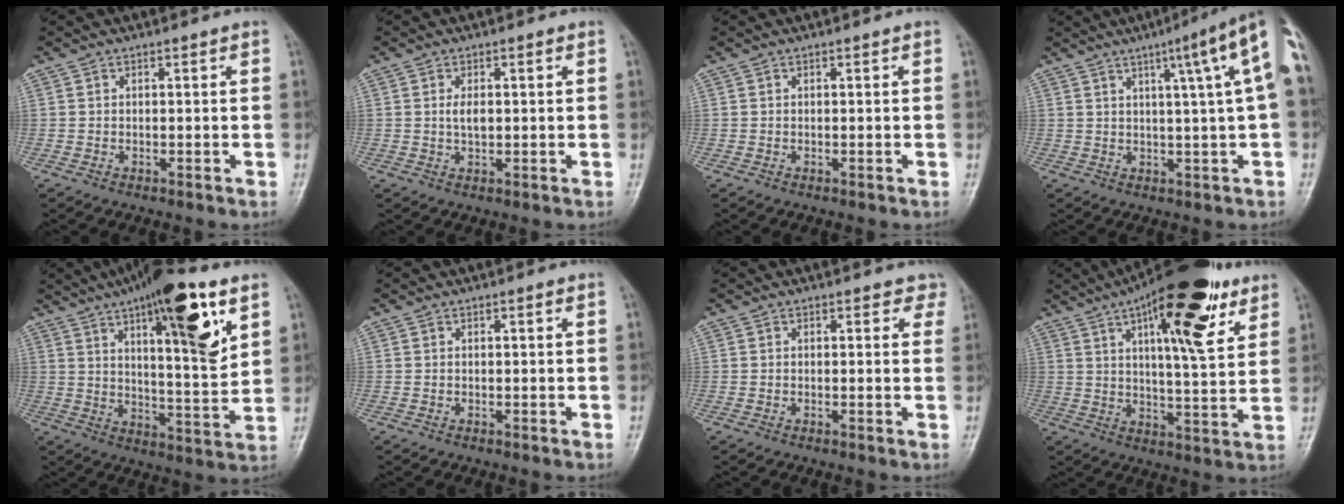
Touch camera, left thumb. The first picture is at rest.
{"total": 2.5, "force": [0.3, 1.3, 2.1], "torque": [-0.033, 0.002, 0.005]}
{"total": 0.0}
{"total": 12.1, "force": [3.9, 0.7, 11.4], "torque": [-0.143, 0.012, 0.043]}
{"total": 19.5, "force": [9.6, 5.1, 16.2], "torque": [-0.214, -0.036, 0.147]}
{"total": 0.0}
{"total": 2.2, "force": [1.7, 1.4, 0.5], "torque": [0.026, -0.005, 0.002]}
{"total": 20.2, "force": [10.5, 6.2, 16.1], "torque": [-0.211, -0.029, 0.154]}